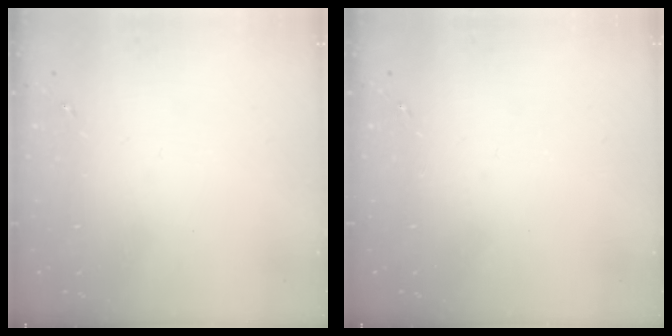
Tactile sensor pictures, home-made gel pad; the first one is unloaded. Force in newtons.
{"total": 0.0}